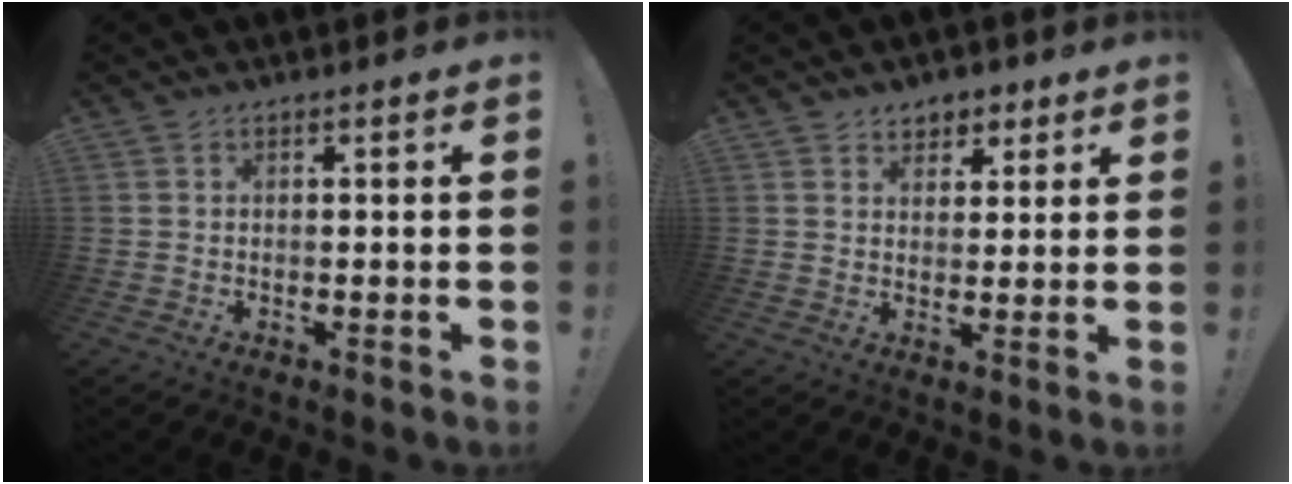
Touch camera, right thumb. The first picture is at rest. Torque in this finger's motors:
{"motor_torque": [0.00, 0.01, 0.05, 0.10, 0.00]}